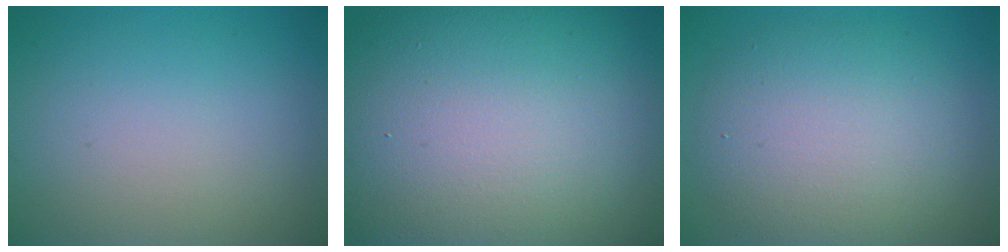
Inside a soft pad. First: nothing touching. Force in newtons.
{"total": 20.6, "press": 20.5, "slide": 1.3}
{"total": 7.1, "press": 7.1, "slide": 0.6}